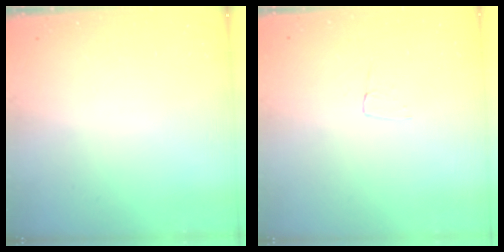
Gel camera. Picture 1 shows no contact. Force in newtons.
{"total": 3.4, "press": 3.4, "slide": 0.2}